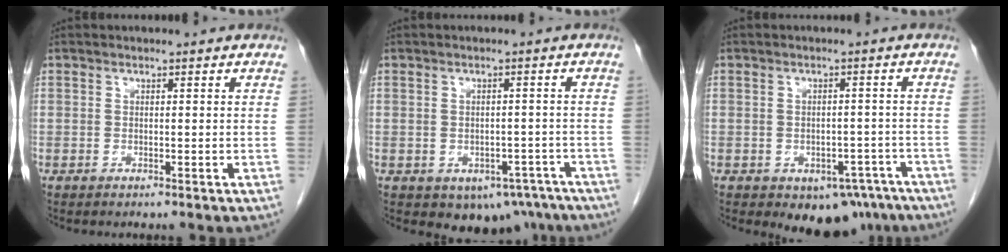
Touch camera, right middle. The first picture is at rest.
{"total": 6.9, "force": [-4.5, 4.5, 2.7], "torque": [-0.018, 0.009, -0.054]}
{"total": 7.8, "force": [-5.5, 4.5, 3.2], "torque": [-0.017, 0.011, -0.069]}